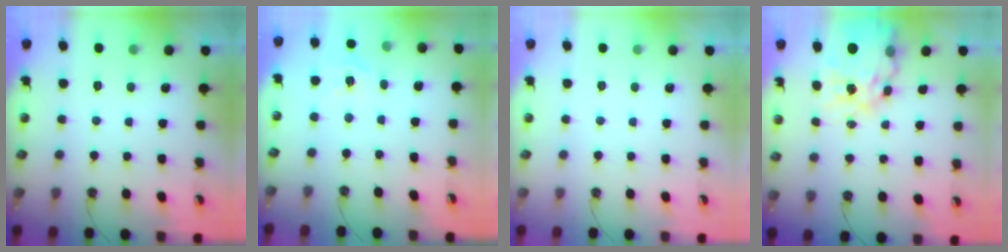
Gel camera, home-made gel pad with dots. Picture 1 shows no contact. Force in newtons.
{"total": 5.5, "press": 5.5, "slide": 0.6}
{"total": 0.0}
{"total": 17.0, "press": 16.9, "slide": 1.8}